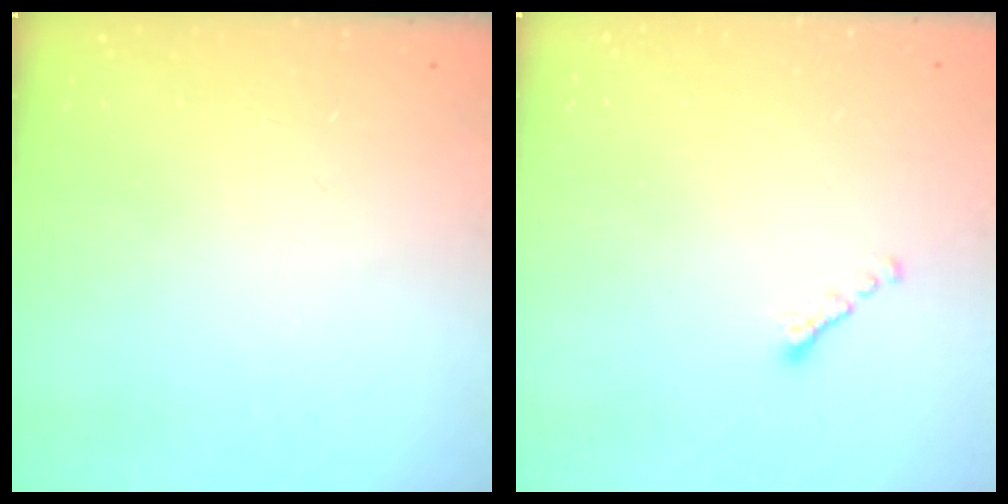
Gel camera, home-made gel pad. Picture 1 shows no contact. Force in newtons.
{"total": 0.0}